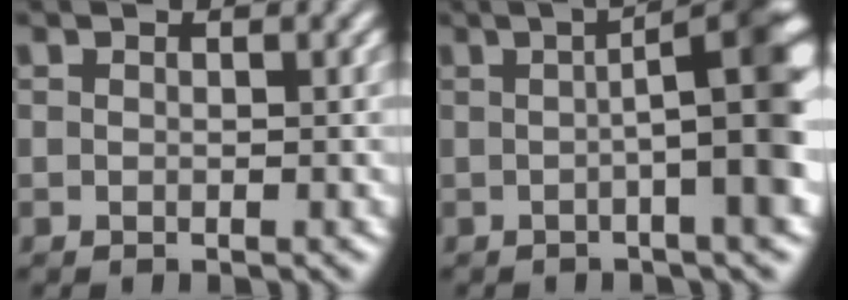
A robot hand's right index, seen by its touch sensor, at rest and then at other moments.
{"total": 8.0, "force": [-0.2, 1.1, 7.9], "torque": [-0.077, 0.004, -0.006]}